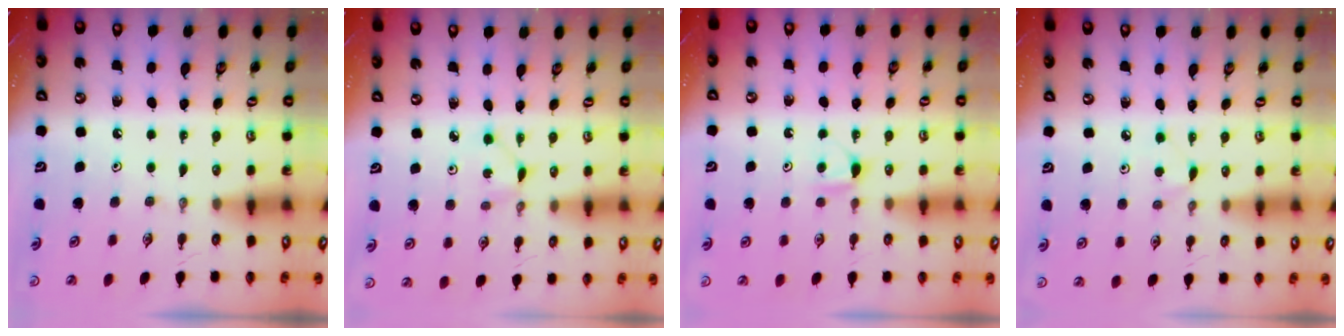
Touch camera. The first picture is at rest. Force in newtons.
{"total": 2.0, "press": 2.0, "slide": 0.3}
{"total": 4.2, "press": 4.2, "slide": 0.5}
{"total": 3.8, "press": 3.7, "slide": 0.5}